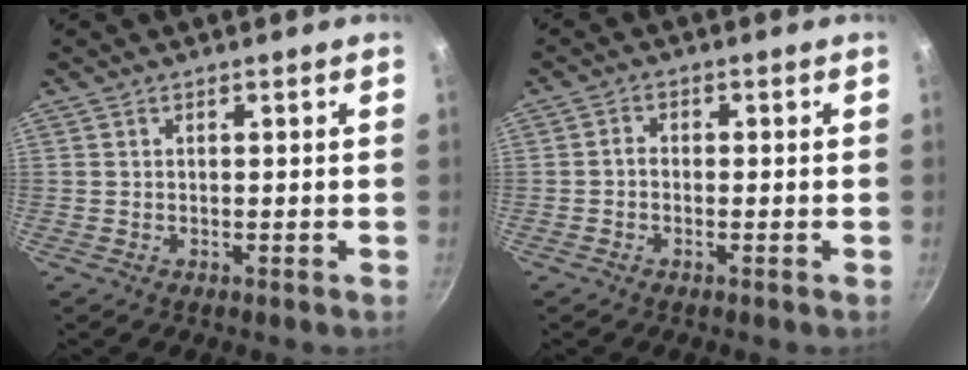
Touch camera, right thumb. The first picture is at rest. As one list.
[{"total": 1.7, "force": [-0.7, 1.2, 1.1], "torque": [-0.023, 0.010, -0.018]}]